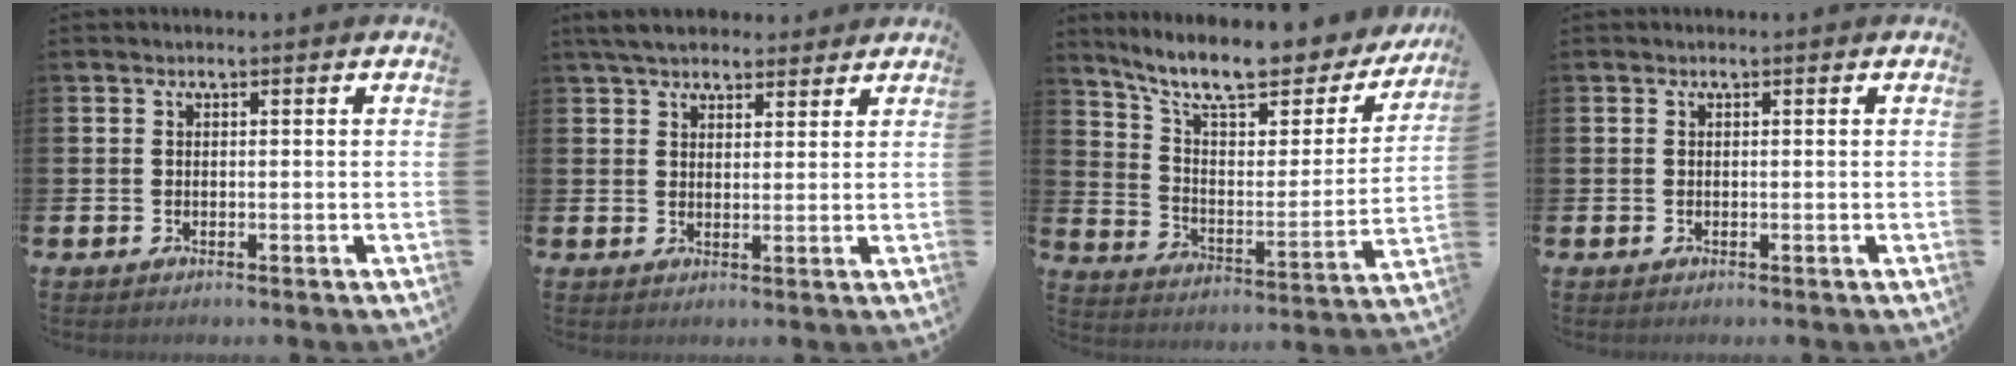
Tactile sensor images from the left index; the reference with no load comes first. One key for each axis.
{"total": 5.3, "fx": 4.9, "fy": 1.7, "fz": 1.2, "tx": -0.030, "ty": -0.013, "tz": 0.090}
{"total": 11.2, "fx": 9.5, "fy": 3.0, "fz": 5.1, "tx": -0.120, "ty": -0.064, "tz": 0.160}
{"total": 0.0}